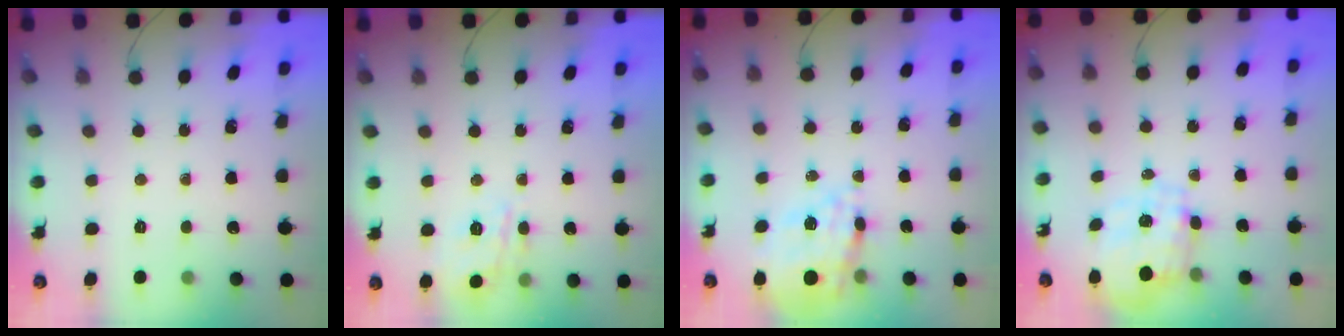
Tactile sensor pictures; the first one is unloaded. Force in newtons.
{"total": 9.4, "press": 9.4, "slide": 0.6}
{"total": 17.7, "press": 17.3, "slide": 3.8}
{"total": 3.7, "press": 3.4, "slide": 1.4}